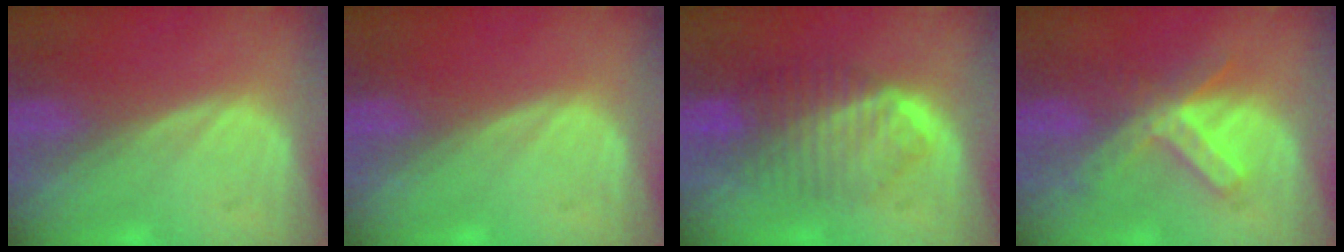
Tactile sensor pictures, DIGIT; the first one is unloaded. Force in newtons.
{"total": 0.0}
{"total": 6.5, "press": 6.5, "slide": 0.9}
{"total": 6.3, "press": 5.8, "slide": 2.4}